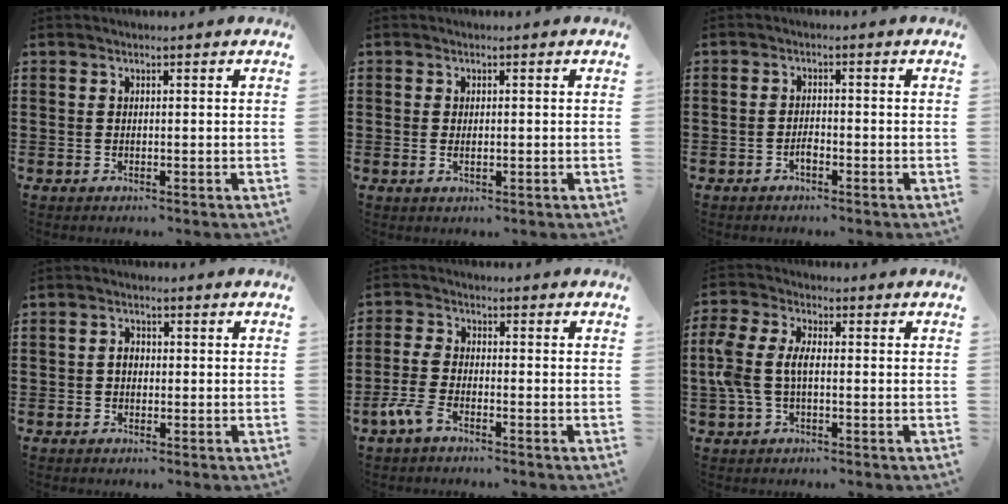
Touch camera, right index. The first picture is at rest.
{"total": 1.3, "force": [0.0, 0.6, 1.2], "torque": [-0.023, 0.003, -0.001]}
{"total": 1.8, "force": [-1.0, 0.8, 1.3], "torque": [-0.026, 0.001, -0.018]}
{"total": 1.7, "force": [-0.1, 1.1, 1.2], "torque": [-0.025, 0.003, -0.002]}
{"total": 3.8, "force": [-2.7, 1.1, 2.5], "torque": [-0.073, -0.001, -0.058]}
{"total": 5.5, "force": [-0.4, 3.0, 4.7], "torque": [-0.122, -0.006, -0.018]}